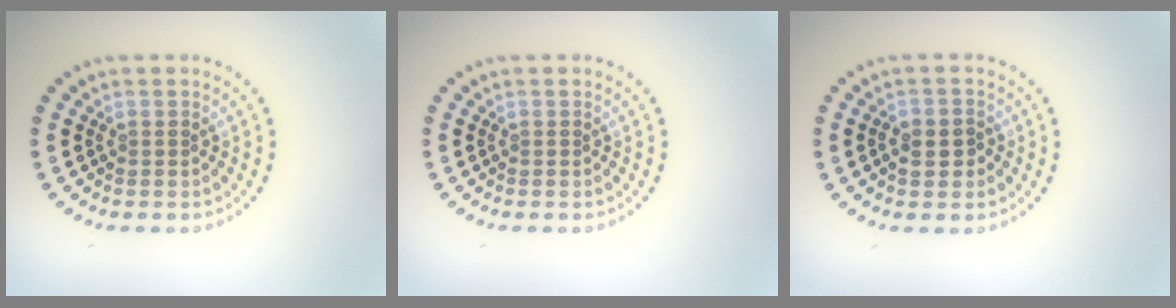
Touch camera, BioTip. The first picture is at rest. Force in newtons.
{"total": 0.0}
{"total": 2.4, "press": 2.3, "slide": 0.6}